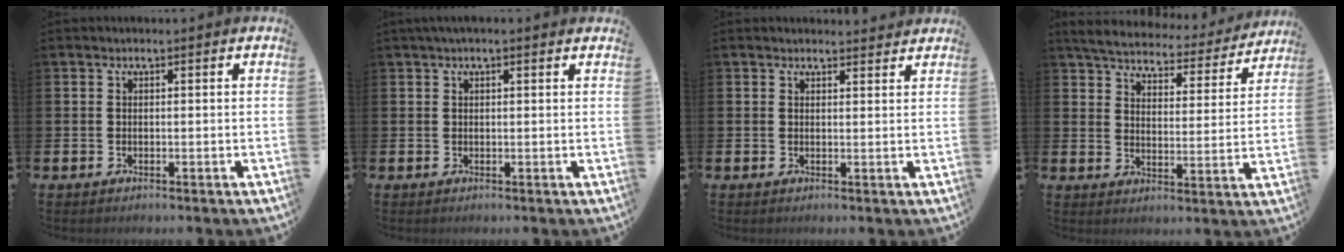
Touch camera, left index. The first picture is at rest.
{"total": 1.1, "force": [0.9, 0.0, 0.6], "torque": [-0.011, 0.001, 0.015]}
{"total": 1.6, "force": [1.6, 0.3, -0.1], "torque": [0.012, -0.009, 0.026]}
{"total": 5.4, "force": [5.1, 1.0, 1.4], "torque": [-0.057, -0.036, 0.085]}